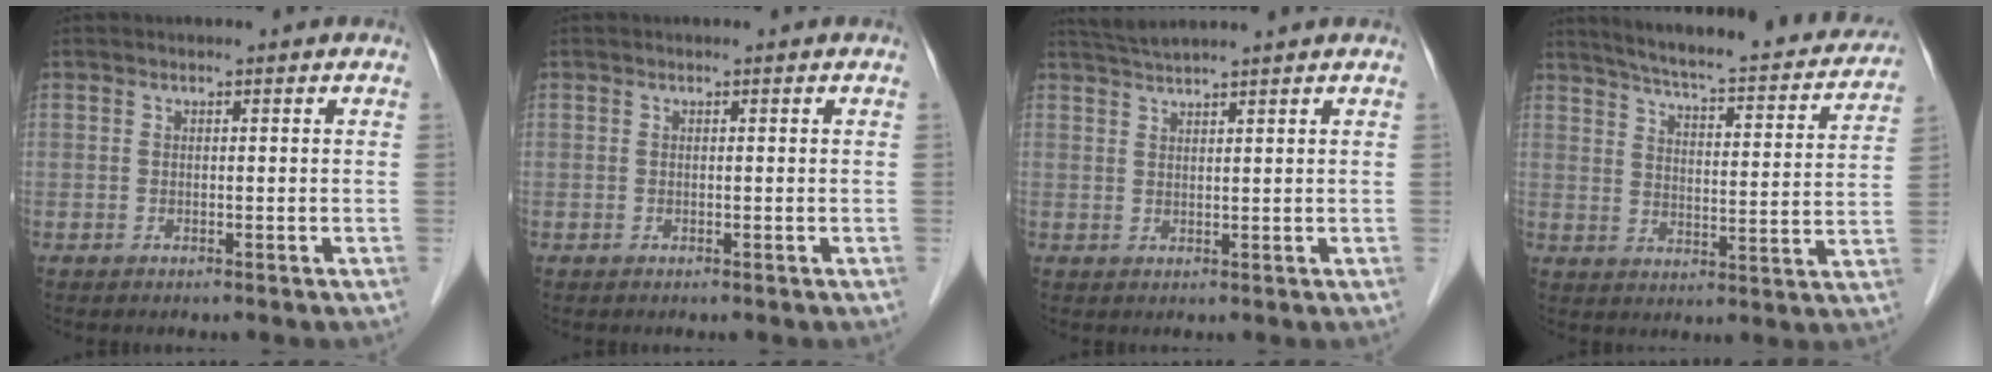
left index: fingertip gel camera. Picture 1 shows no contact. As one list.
[{"total": 0.0}, {"total": 4.6, "force": [4.2, -1.0, 1.6], "torque": [-0.028, 0.027, 0.075]}, {"total": 23.5, "force": [21.1, 3.6, 9.6], "torque": [-0.141, -0.024, 0.266]}]